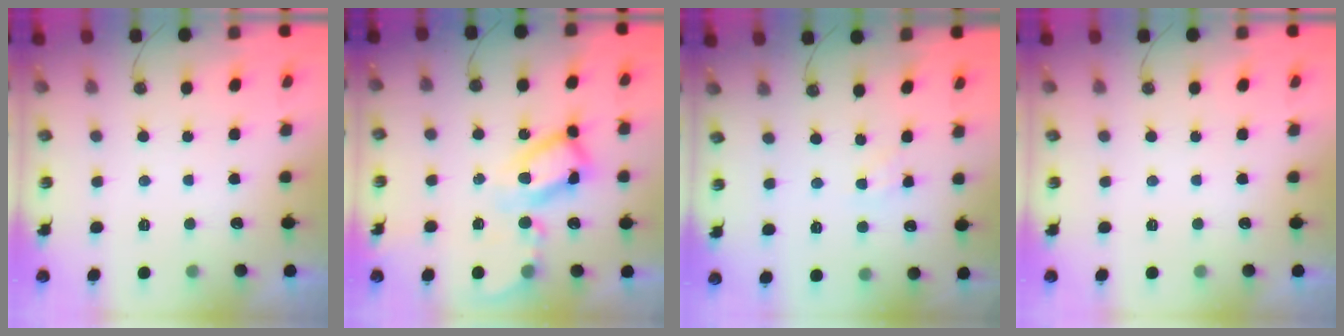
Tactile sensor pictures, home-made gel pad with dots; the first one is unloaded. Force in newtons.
{"total": 13.6, "press": 13.6, "slide": 1.2}
{"total": 2.1, "press": 2.1, "slide": 0.4}
{"total": 0.0}